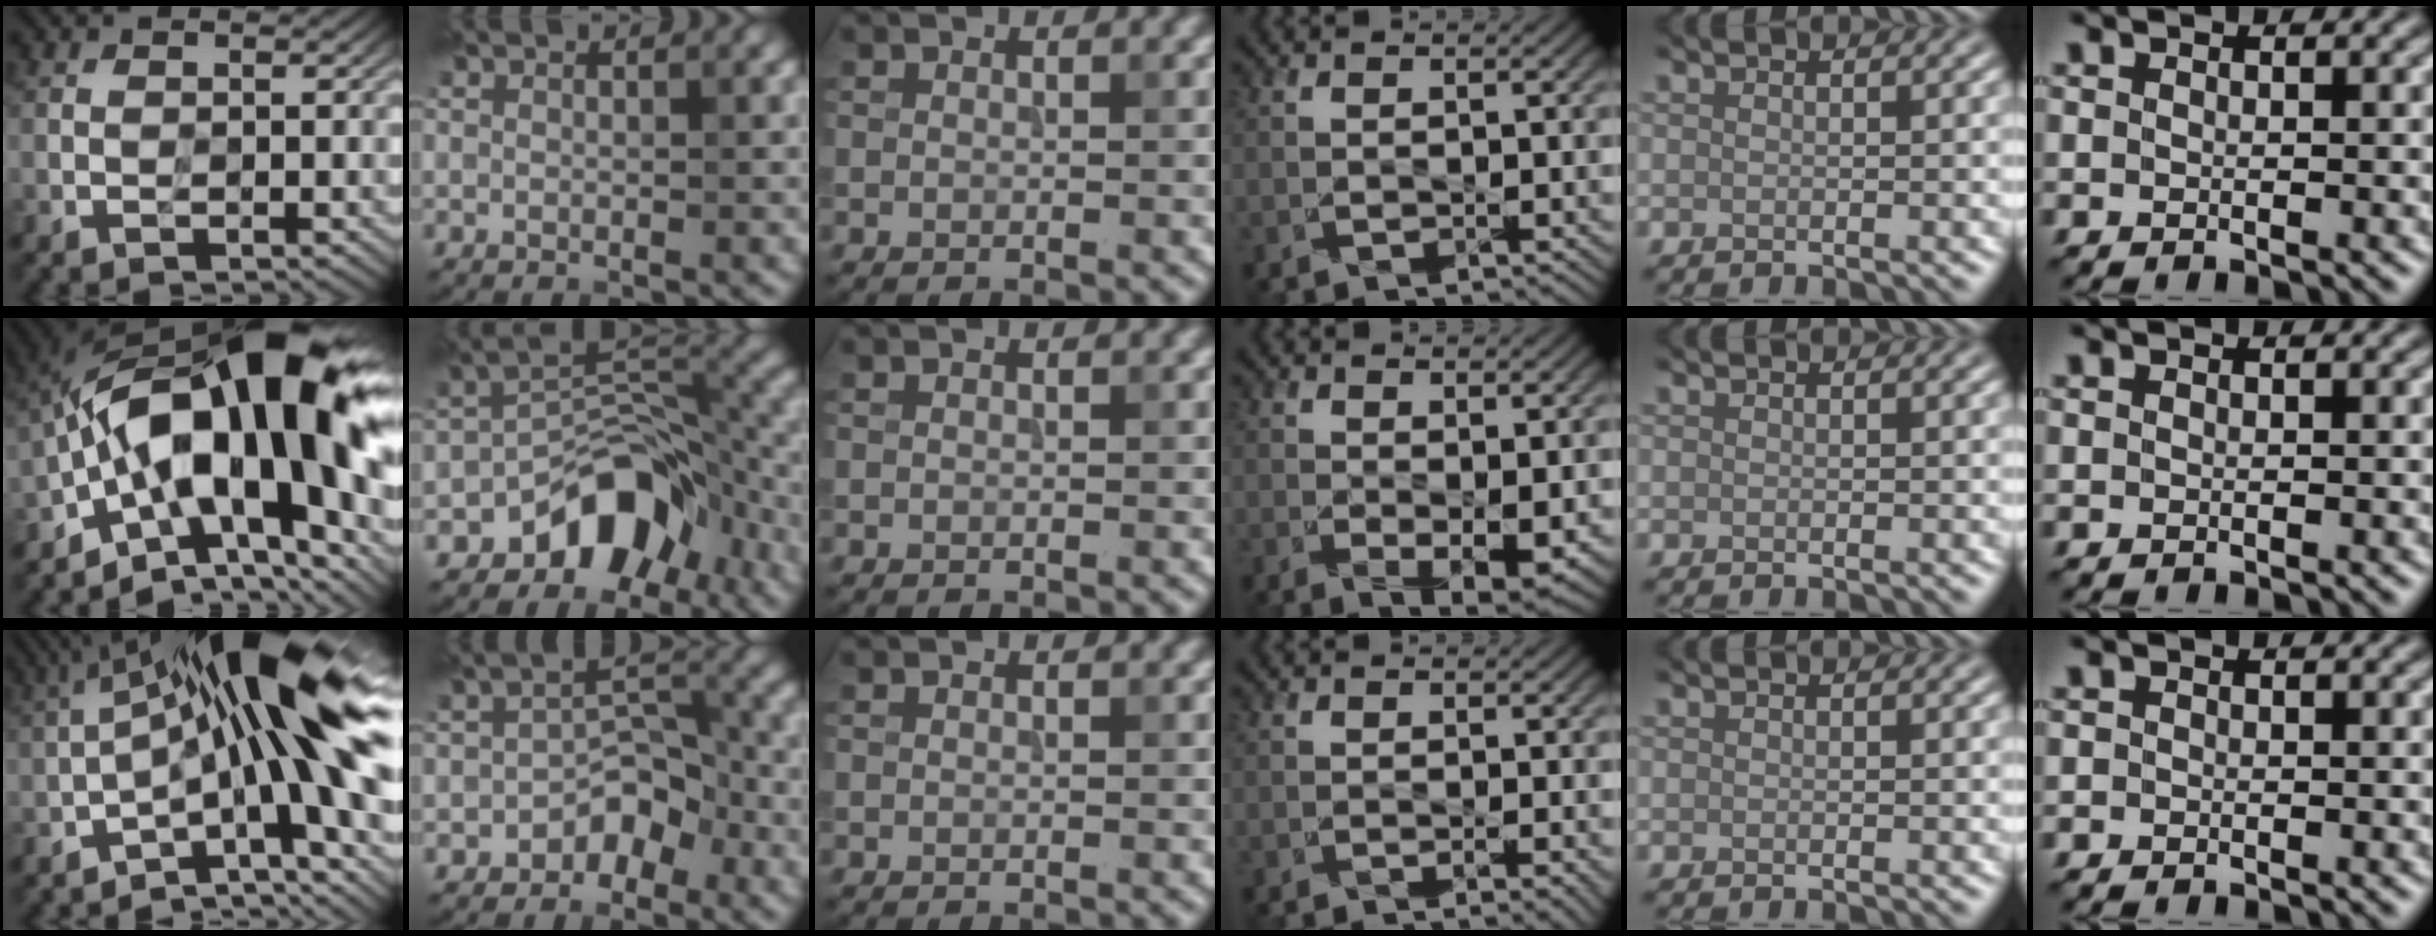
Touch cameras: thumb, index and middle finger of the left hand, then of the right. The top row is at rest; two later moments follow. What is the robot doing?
{"motion": "wipe", "object": "glasses"}